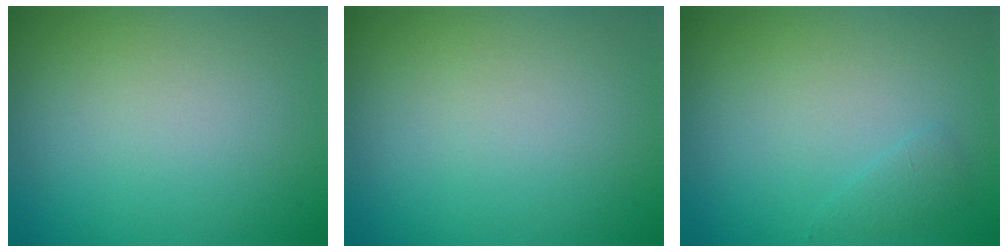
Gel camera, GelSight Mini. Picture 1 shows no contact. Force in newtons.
{"total": 0.0}
{"total": 0.9, "press": 0.9, "slide": 0.1}